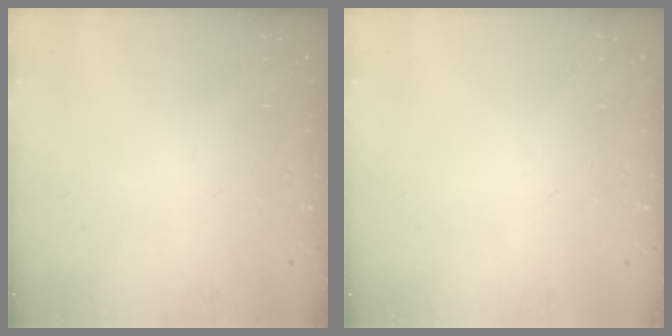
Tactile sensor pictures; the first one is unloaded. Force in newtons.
{"total": 0.0}